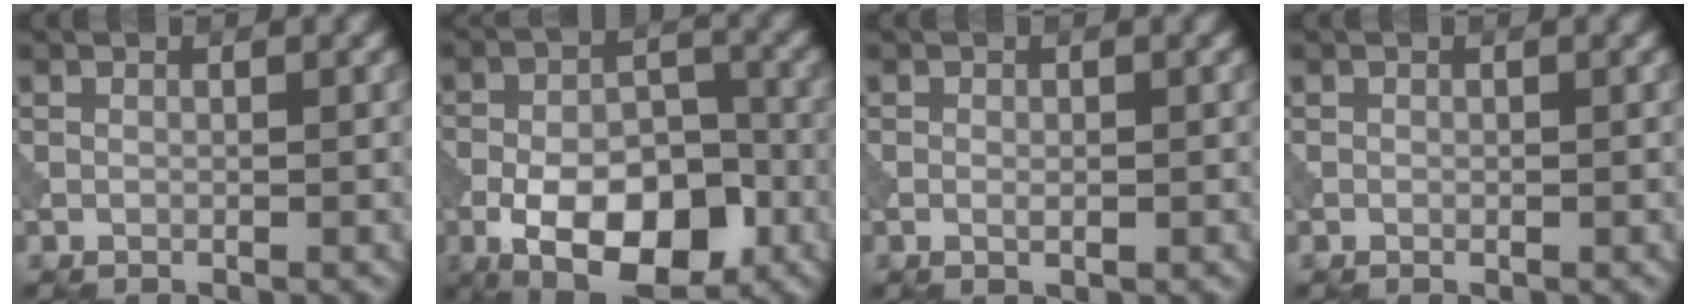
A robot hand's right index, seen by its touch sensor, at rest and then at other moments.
{"total": 10.6, "force": [-4.8, 5.2, 7.9], "torque": [-0.123, 0.003, -0.079]}
{"total": 0.7, "force": [-0.3, 0.3, 0.6], "torque": [-0.007, -0.002, 0.000]}
{"total": 0.0}